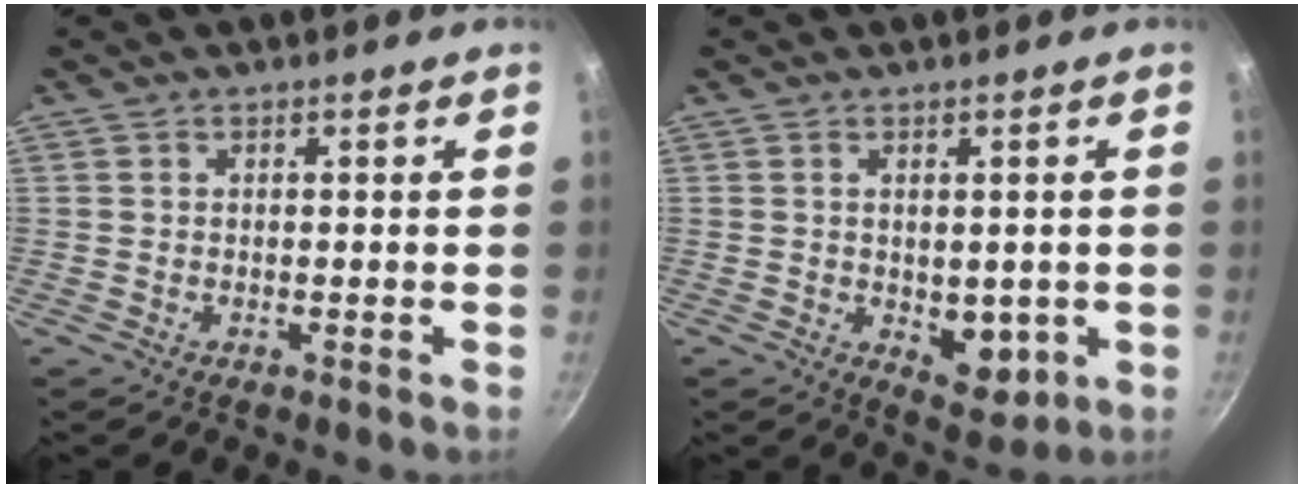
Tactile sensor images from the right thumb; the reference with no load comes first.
{"total": 6.7, "force": [-0.7, 4.0, 5.3], "torque": [-0.056, -0.018, -0.001]}